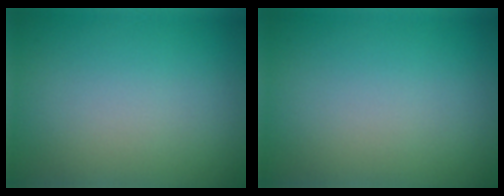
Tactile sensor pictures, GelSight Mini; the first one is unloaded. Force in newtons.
{"total": 0.0}